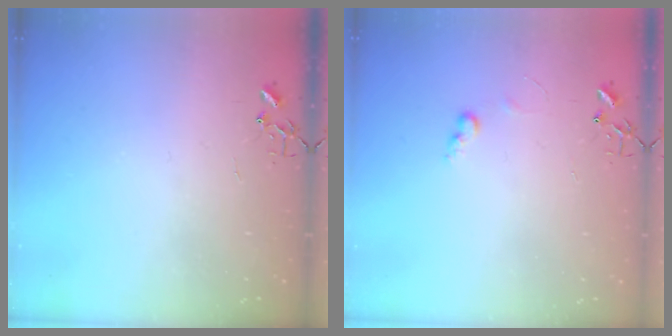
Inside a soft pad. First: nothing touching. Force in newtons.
{"total": 6.0, "press": 5.9, "slide": 0.7}